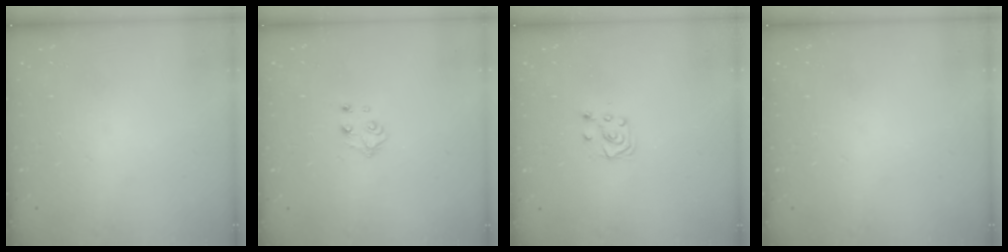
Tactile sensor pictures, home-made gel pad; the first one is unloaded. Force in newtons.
{"total": 4.7, "press": 4.7, "slide": 0.4}
{"total": 5.1, "press": 5.1, "slide": 0.4}
{"total": 0.0}